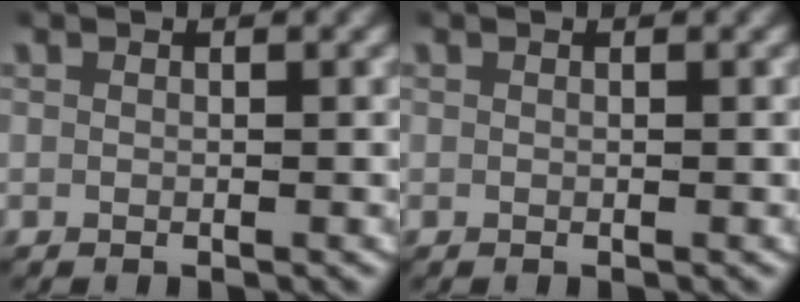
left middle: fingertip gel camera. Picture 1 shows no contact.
{"total": 0.0}